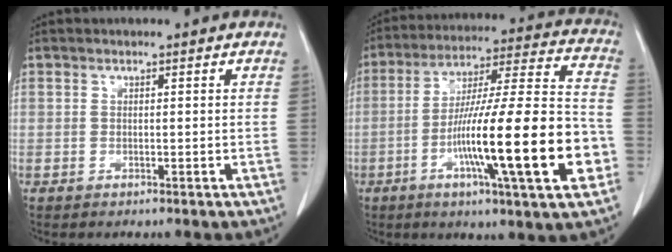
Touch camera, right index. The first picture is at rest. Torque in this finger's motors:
{"motor_torque": [1.77, -0.37, 0.96, 0.20]}